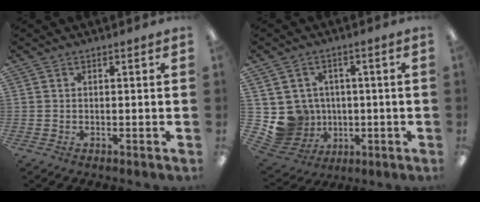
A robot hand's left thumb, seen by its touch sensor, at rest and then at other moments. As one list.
[{"total": 8.8, "force": [-0.4, 8.7, 1.2], "torque": [-0.068, -0.001, 0.007]}]